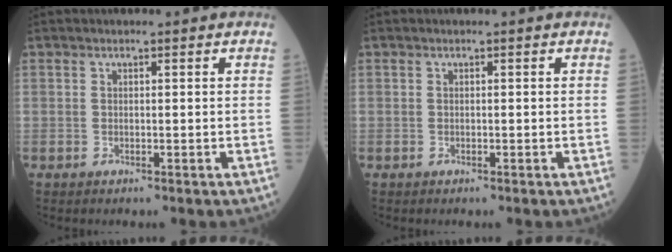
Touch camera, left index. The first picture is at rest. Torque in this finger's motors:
{"motor_torque": [-0.18, 0.18, 0.00, 0.00]}